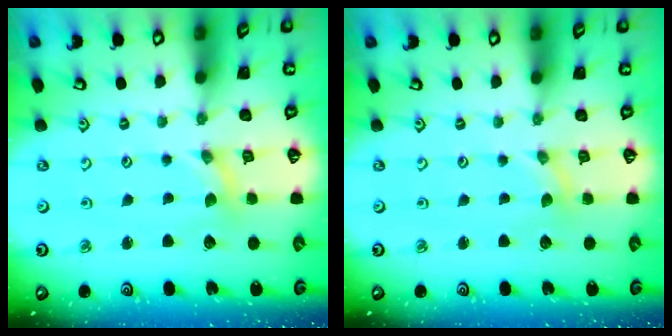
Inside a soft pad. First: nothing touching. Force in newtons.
{"total": 0.0}